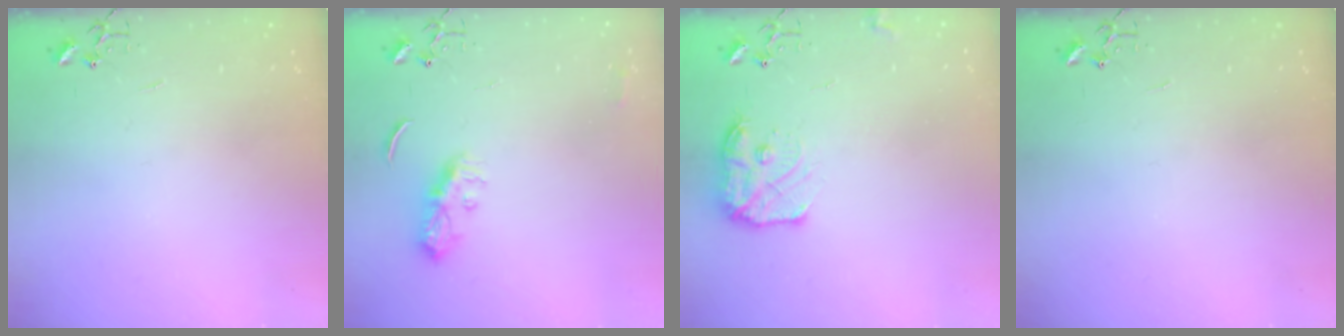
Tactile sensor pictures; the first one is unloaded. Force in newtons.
{"total": 8.4, "press": 8.4, "slide": 0.2}
{"total": 11.8, "press": 11.8, "slide": 0.6}
{"total": 0.0}